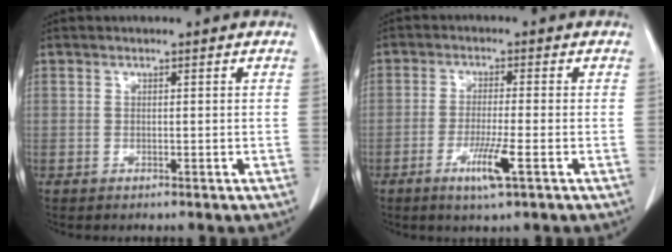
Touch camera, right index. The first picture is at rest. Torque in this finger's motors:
{"motor_torque": [0.65, -0.41, 0.05, 0.08]}